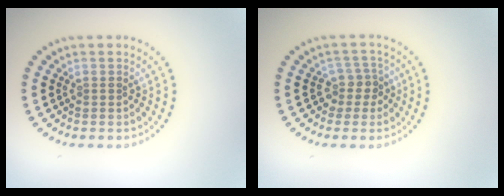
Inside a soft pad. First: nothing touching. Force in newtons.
{"total": 2.2, "press": 1.7, "slide": 1.4}